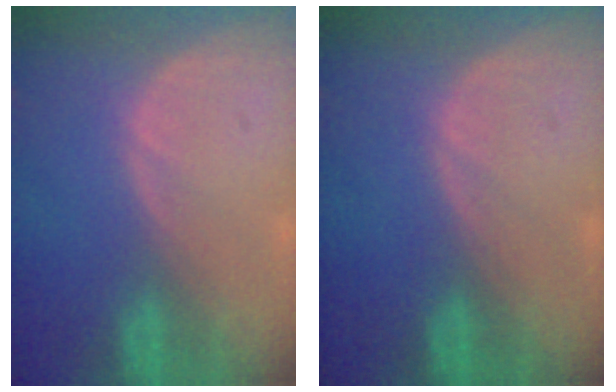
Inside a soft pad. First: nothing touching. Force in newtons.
{"total": 0.0}